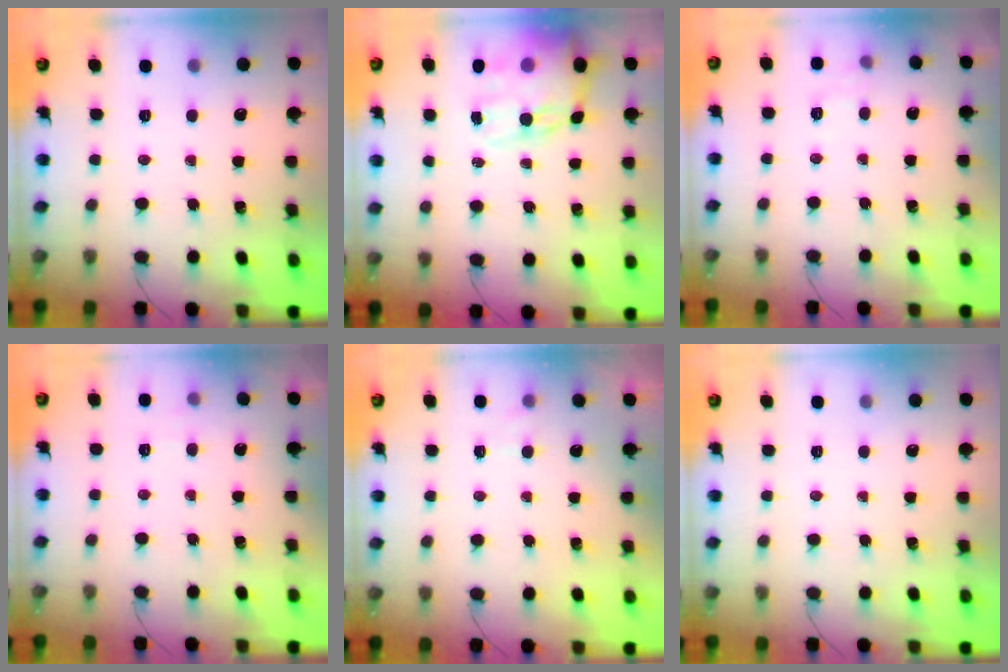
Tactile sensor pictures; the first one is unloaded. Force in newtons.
{"total": 16.2, "press": 15.7, "slide": 4.0}
{"total": 3.5, "press": 3.1, "slide": 1.7}
{"total": 2.6, "press": 2.1, "slide": 1.5}
{"total": 1.4, "press": 1.0, "slide": 1.0}
{"total": 0.0}